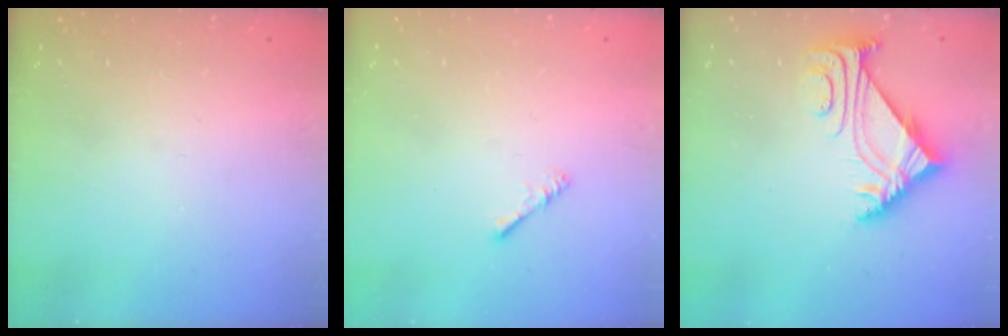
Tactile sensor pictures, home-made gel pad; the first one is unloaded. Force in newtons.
{"total": 1.5, "press": 1.4, "slide": 0.3}
{"total": 5.2, "press": 5.1, "slide": 1.0}